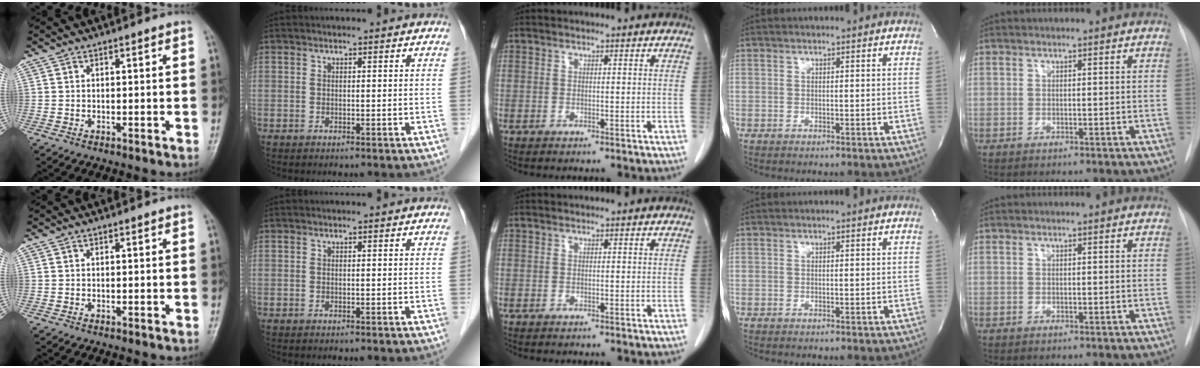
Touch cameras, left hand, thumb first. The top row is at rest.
{}